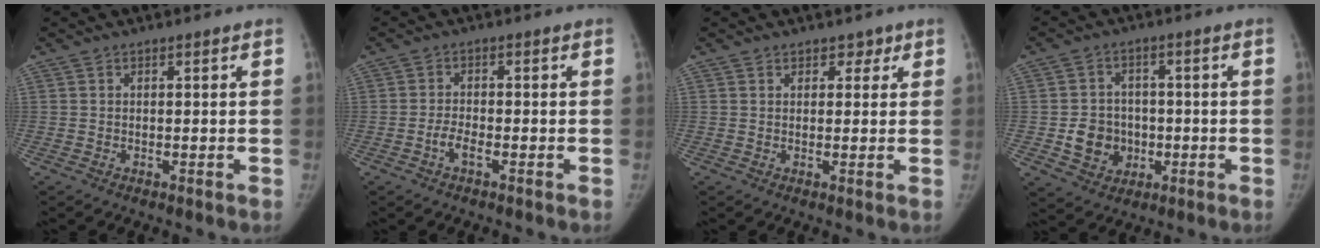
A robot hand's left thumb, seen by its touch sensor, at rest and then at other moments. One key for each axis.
{"total": 2.5, "fx": -1.4, "fy": 1.1, "fz": 1.8, "tx": -0.035, "ty": 0.011, "tz": -0.029}
{"total": 2.2, "fx": 1.4, "fy": 1.7, "fz": 0.4, "tx": 0.023, "ty": -0.006, "tz": 0.014}
{"total": 8.1, "fx": -1.5, "fy": 7.3, "fz": 3.3, "tx": -0.020, "ty": 0.009, "tz": -0.019}